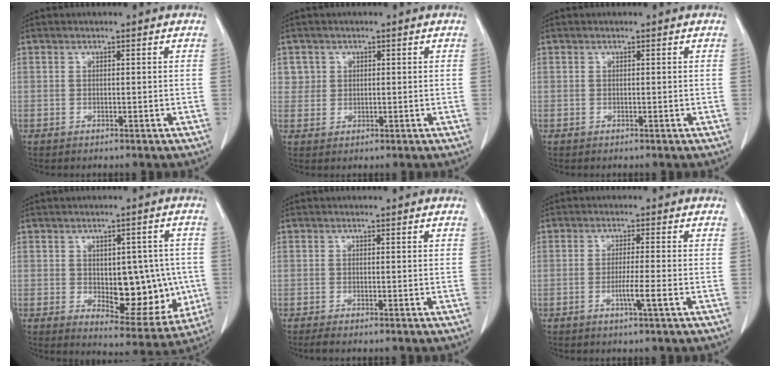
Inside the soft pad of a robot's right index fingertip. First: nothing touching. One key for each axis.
{"total": 2.6, "fx": 1.1, "fy": 2.4, "fz": -0.1, "tx": 0.018, "ty": 0.002, "tz": 0.013}
{"total": 0.0}
{"total": 12.1, "fx": -1.1, "fy": 6.0, "fz": 10.4, "tx": -0.120, "ty": 0.004, "tz": 0.004}
{"total": 1.0, "fx": -0.5, "fy": 0.2, "fz": 0.8, "tx": -0.015, "ty": -0.002, "tz": -0.011}
{"total": 3.7, "fx": -1.3, "fy": -0.5, "fz": 3.4, "tx": -0.061, "ty": -0.006, "tz": -0.023}